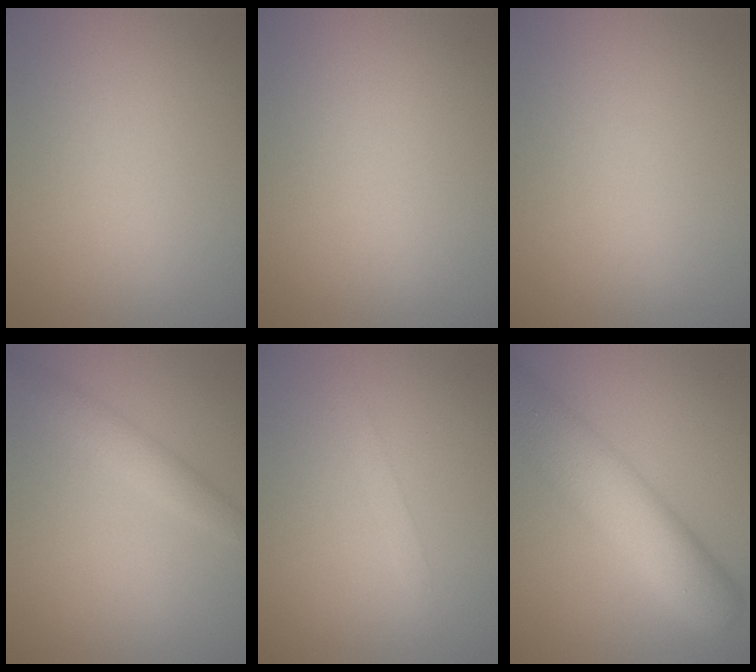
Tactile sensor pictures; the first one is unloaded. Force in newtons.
{"total": 0.0}
{"total": 0.0}
{"total": 2.2, "press": 2.2, "slide": 0.1}
{"total": 1.2, "press": 1.2, "slide": 0.1}
{"total": 8.9, "press": 8.9, "slide": 0.6}